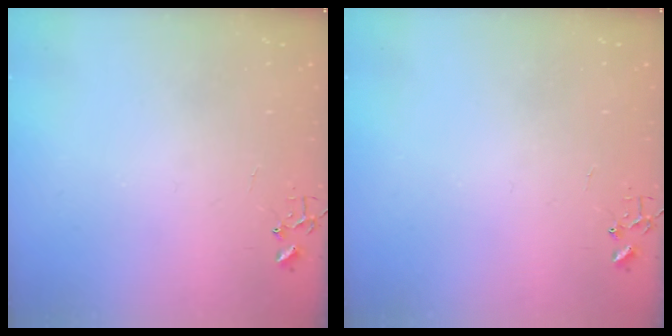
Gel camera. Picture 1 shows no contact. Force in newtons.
{"total": 0.0}